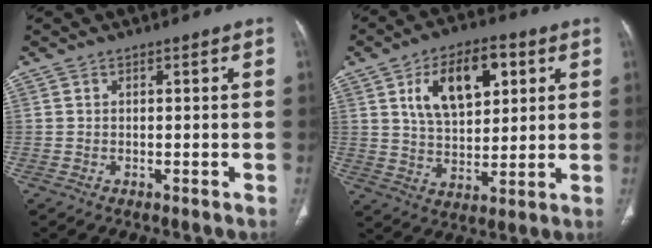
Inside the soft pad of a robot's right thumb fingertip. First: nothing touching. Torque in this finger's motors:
{"motor_torque": [0.35, 0.45, 0.31, 0.31, 0.30]}